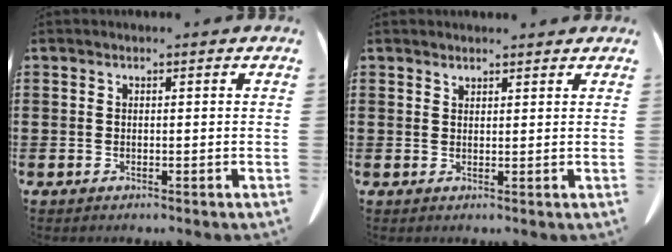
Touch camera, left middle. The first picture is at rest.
{"total": 1.3, "force": [1.2, 0.3, 0.1], "torque": [-0.005, 0.000, 0.024]}